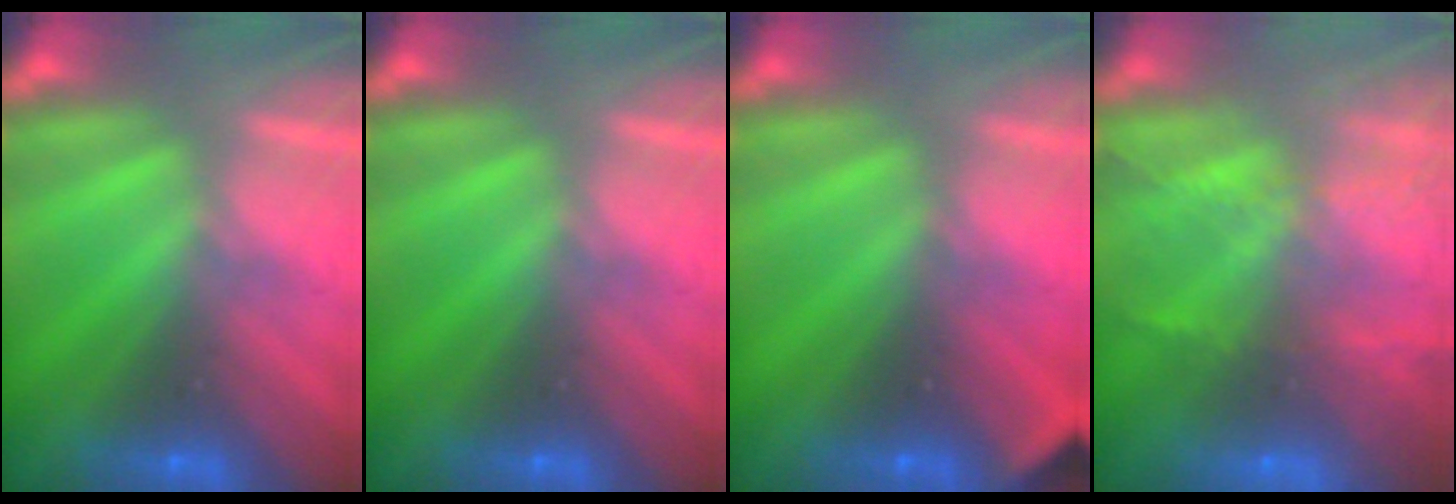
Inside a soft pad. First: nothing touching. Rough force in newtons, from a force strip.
{"total": 0.0}
{"total": 2.1}
{"total": 8.9}